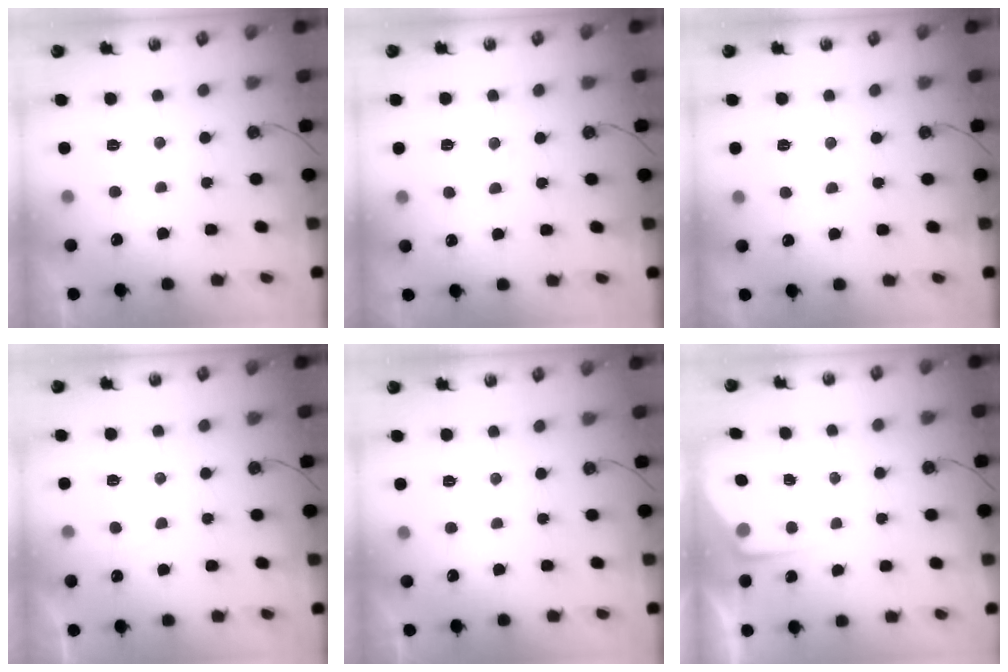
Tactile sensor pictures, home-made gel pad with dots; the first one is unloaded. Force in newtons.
{"total": 4.8, "press": 4.8, "slide": 0.7}
{"total": 5.0, "press": 4.9, "slide": 0.8}
{"total": 5.1, "press": 5.1, "slide": 0.6}
{"total": 0.0}
{"total": 3.2, "press": 3.2, "slide": 0.5}